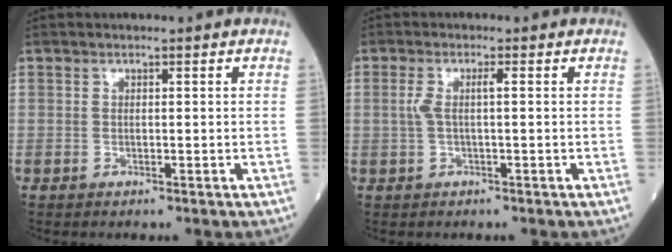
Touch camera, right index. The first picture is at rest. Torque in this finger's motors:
{"motor_torque": [0.50, 0.22, 0.19, 0.06]}